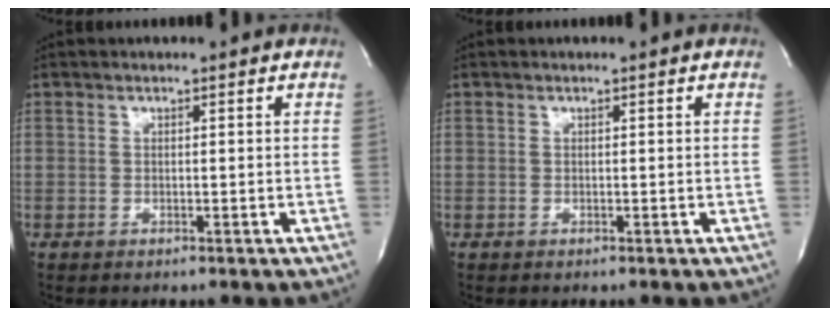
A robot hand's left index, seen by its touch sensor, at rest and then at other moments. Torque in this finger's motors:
{"motor_torque": [-0.01, 0.01, 0.00, 0.00]}